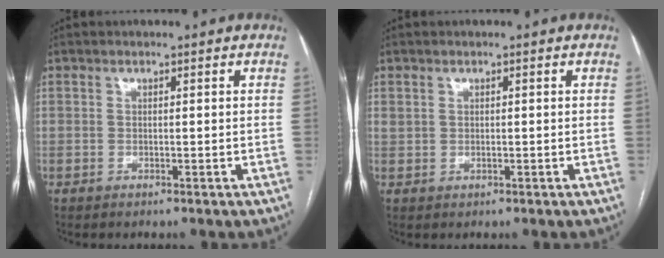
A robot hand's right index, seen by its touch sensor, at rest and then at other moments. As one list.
[{"total": 0.8, "force": [0.3, 0.6, 0.4], "torque": [-0.009, 0.007, 0.009]}]